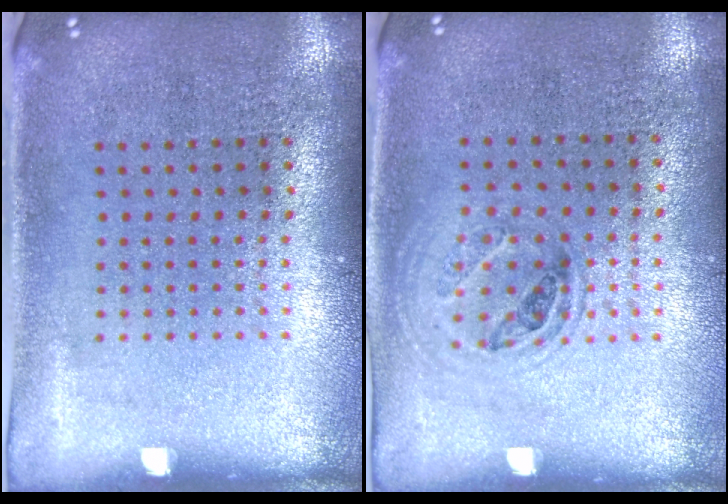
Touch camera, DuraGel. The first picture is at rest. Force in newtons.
{"total": 1.1, "press": 1.0, "slide": 0.5}